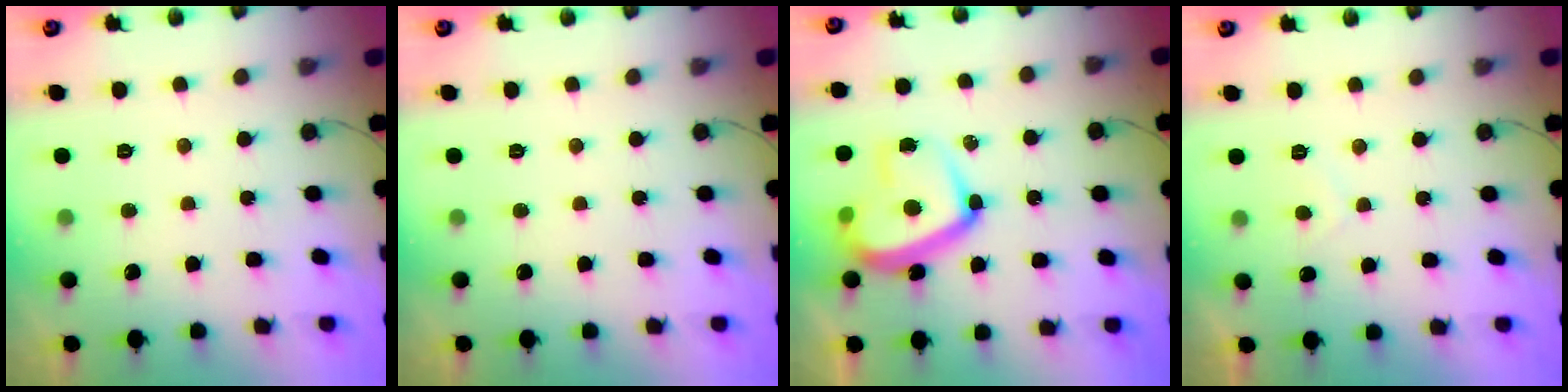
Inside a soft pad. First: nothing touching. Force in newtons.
{"total": 0.0}
{"total": 16.9, "press": 16.9, "slide": 1.5}
{"total": 0.9, "press": 0.6, "slide": 0.7}